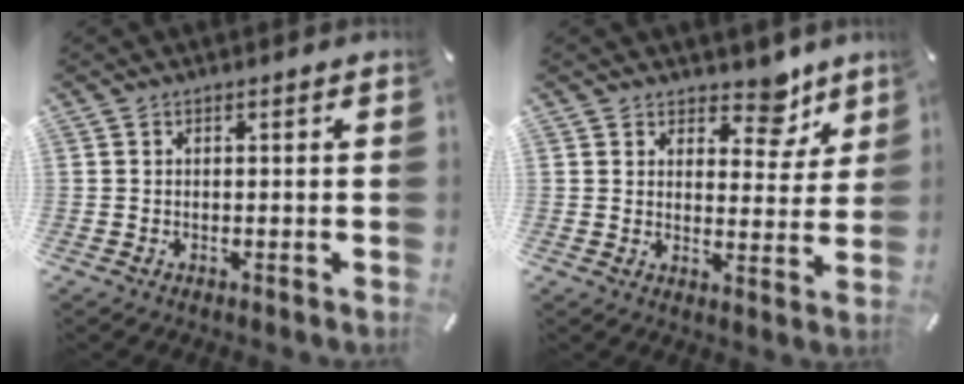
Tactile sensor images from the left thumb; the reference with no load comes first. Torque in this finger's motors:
{"motor_torque": [0.43, -0.33, 0.09, -0.11, 0.03]}